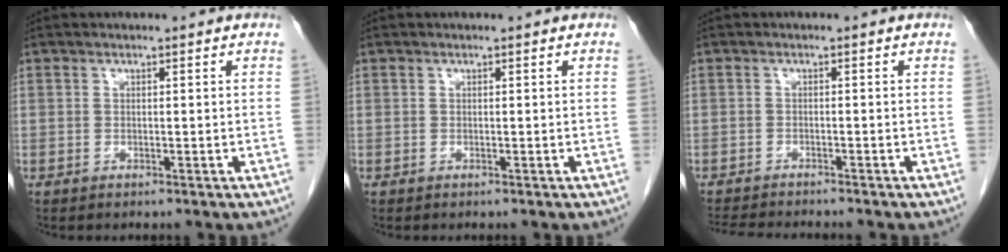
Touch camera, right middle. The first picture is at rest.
{"total": 0.0}
{"total": 7.1, "force": [-6.6, 0.4, 2.7], "torque": [-0.042, -0.015, -0.103]}